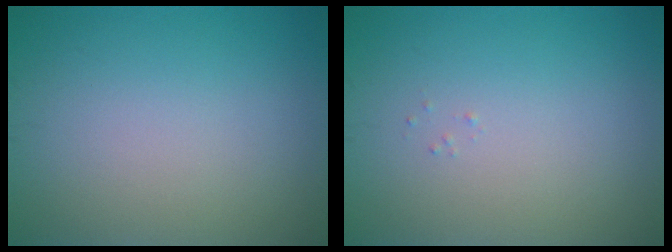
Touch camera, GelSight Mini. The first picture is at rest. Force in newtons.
{"total": 0.0}